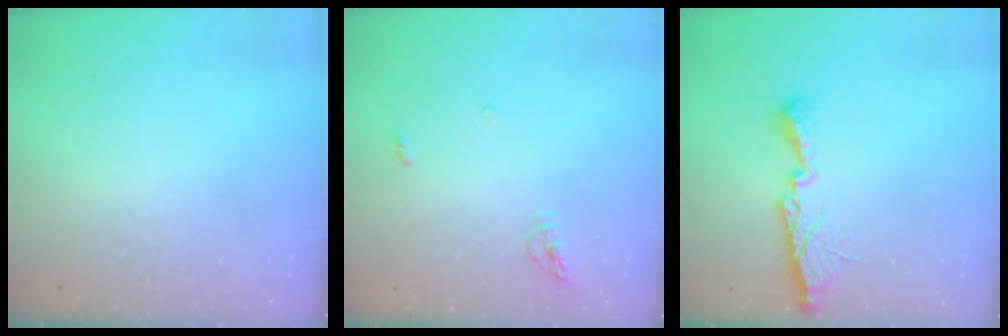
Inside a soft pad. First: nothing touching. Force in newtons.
{"total": 5.4, "press": 5.4, "slide": 0.5}
{"total": 10.7, "press": 10.7, "slide": 0.3}